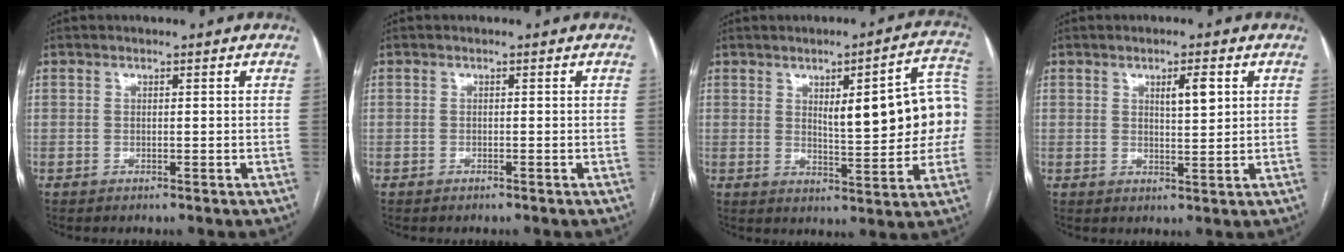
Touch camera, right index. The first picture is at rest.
{"total": 0.0}
{"total": 14.6, "force": [1.7, 3.3, 14.1], "torque": [-0.178, 0.028, 0.026]}
{"total": 3.4, "force": [1.4, 0.8, 3.0], "torque": [-0.048, -0.001, 0.024]}